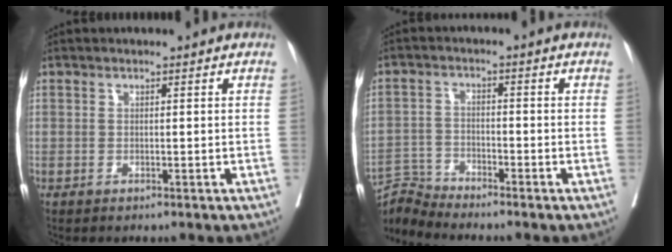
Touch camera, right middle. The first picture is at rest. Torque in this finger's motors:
{"motor_torque": [-0.19, 0.22, -0.14, -0.04]}